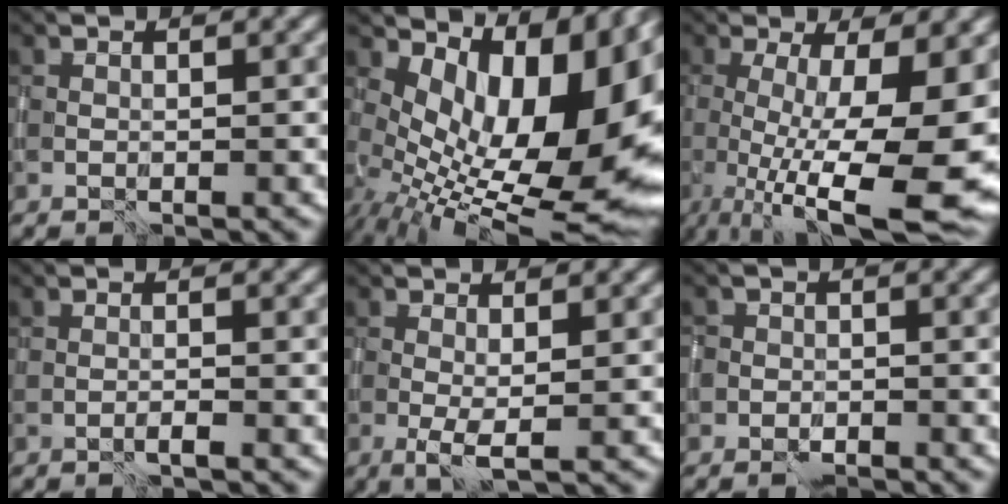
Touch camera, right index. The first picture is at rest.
{"total": 14.9, "force": [1.3, 7.3, 12.9], "torque": [-0.169, 0.007, 0.039]}
{"total": 14.0, "force": [-2.5, 4.3, 13.1], "torque": [-0.175, -0.009, -0.026]}
{"total": 0.8, "force": [-0.5, 0.1, 0.6], "torque": [-0.005, -0.001, -0.012]}
{"total": 1.9, "force": [-0.3, 0.3, 1.9], "torque": [-0.039, -0.006, -0.005]}
{"total": 1.7, "force": [-1.1, 1.2, -0.2], "torque": [0.015, 0.002, -0.025]}